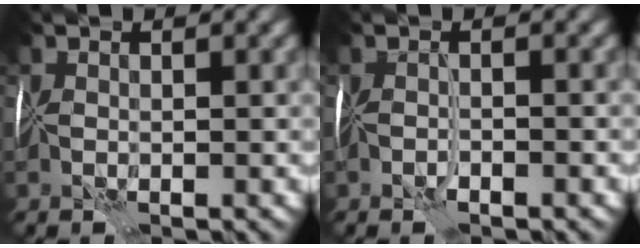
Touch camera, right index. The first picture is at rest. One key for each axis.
{"total": 1.4, "fx": -1.0, "fy": -0.9, "fz": -0.4, "tx": 0.012, "ty": -0.002, "tz": -0.020}